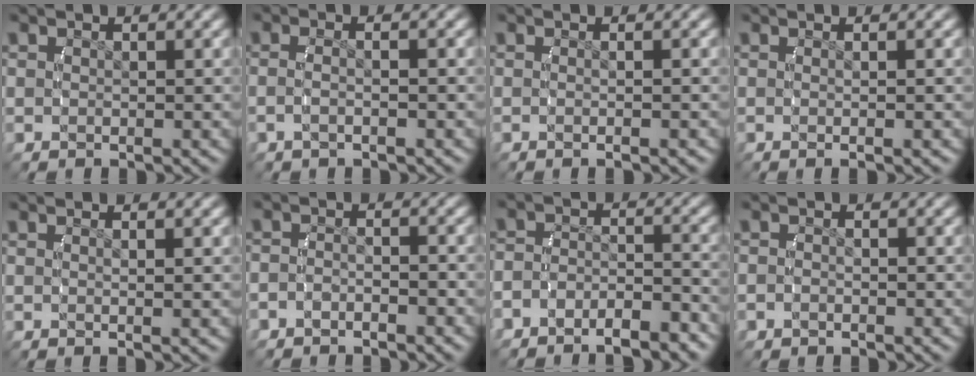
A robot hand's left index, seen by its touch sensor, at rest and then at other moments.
{"total": 1.8, "force": [-0.8, 0.1, 1.6], "torque": [-0.039, -0.002, -0.012]}
{"total": 1.1, "force": [-0.7, -0.2, 0.8], "torque": [-0.017, 0.005, -0.014]}
{"total": 1.1, "force": [-0.4, -0.4, 0.9], "torque": [-0.019, 0.002, -0.007]}
{"total": 0.9, "force": [0.1, -0.5, 0.7], "torque": [-0.017, -0.001, 0.002]}
{"total": 2.4, "force": [-1.9, 1.3, 0.7], "torque": [-0.020, 0.000, -0.035]}
{"total": 5.2, "force": [-4.6, 2.1, 1.6], "torque": [-0.026, -0.010, -0.076]}
{"total": 1.3, "force": [-0.8, 0.9, 0.4], "torque": [-0.014, 0.002, -0.017]}